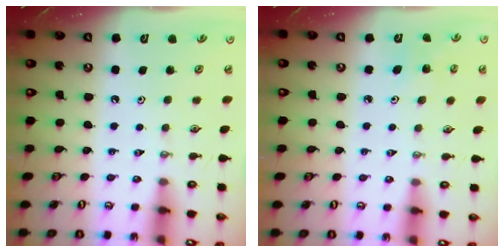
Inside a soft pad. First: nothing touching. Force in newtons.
{"total": 3.8, "press": 3.8, "slide": 0.3}